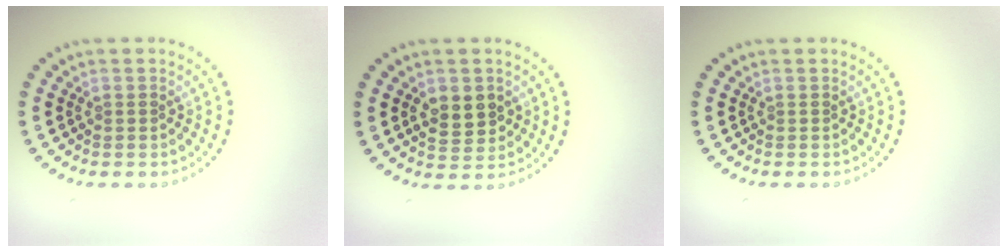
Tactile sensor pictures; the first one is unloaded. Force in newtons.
{"total": 2.9, "press": 2.9, "slide": 0.4}
{"total": 0.0}